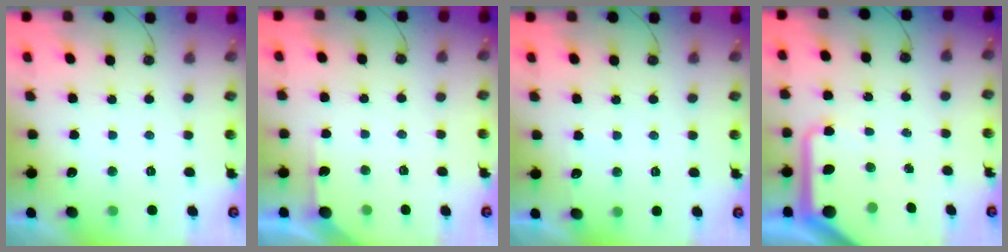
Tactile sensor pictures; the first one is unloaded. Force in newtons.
{"total": 4.5, "press": 4.5, "slide": 0.3}
{"total": 3.6, "press": 3.6, "slide": 0.5}
{"total": 12.6, "press": 12.5, "slide": 1.6}